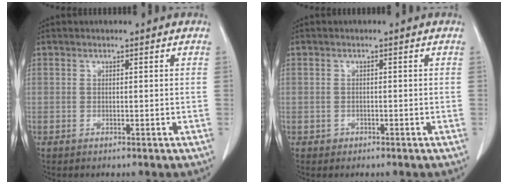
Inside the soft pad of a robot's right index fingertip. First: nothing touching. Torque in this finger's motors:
{"motor_torque": [-1.57, 0.57, -0.89, -0.21]}